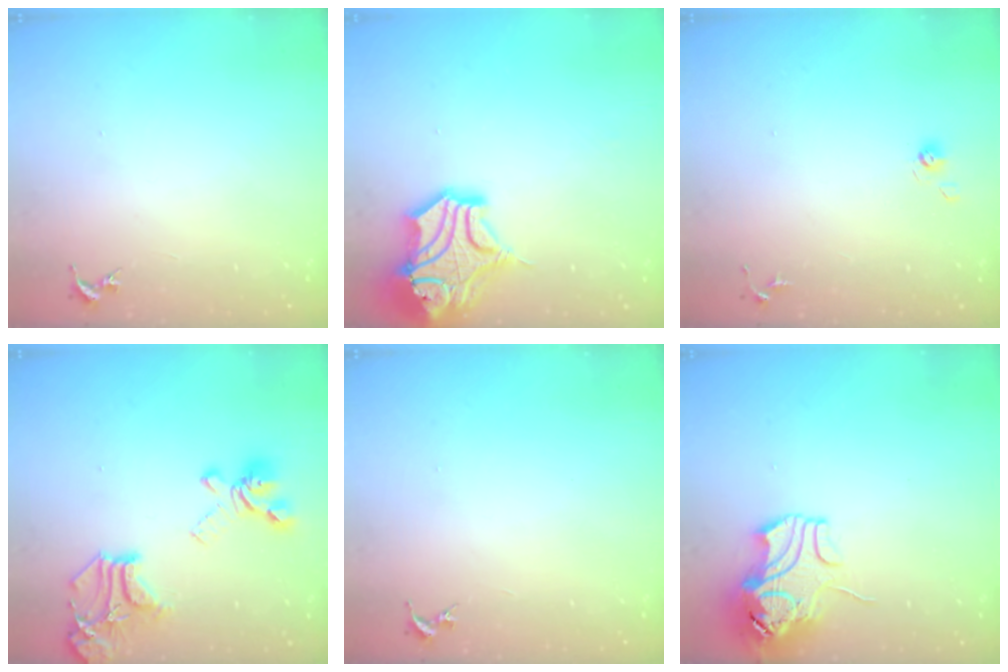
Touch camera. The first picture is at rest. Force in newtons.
{"total": 16.9, "press": 16.7, "slide": 2.3}
{"total": 5.4, "press": 5.2, "slide": 1.4}
{"total": 20.8, "press": 20.7, "slide": 1.6}
{"total": 0.0}
{"total": 11.2, "press": 11.0, "slide": 1.7}